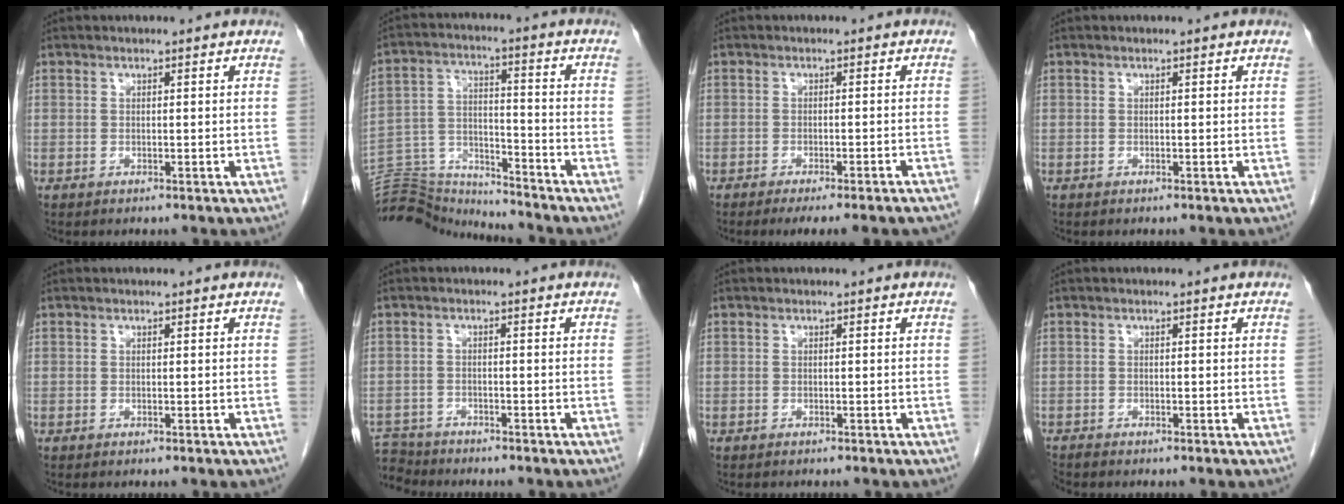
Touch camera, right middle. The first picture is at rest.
{"total": 12.8, "force": [-12.7, 1.1, 0.7], "torque": [-0.016, 0.036, -0.216]}
{"total": 11.0, "force": [-9.6, 0.9, 5.3], "torque": [-0.052, -0.007, -0.112]}
{"total": 0.0}
{"total": 0.0}
{"total": 5.1, "force": [-4.9, 1.2, -0.4], "torque": [0.009, -0.004, -0.092]}
{"total": 0.6, "force": [-0.6, 0.1, 0.2], "torque": [-0.006, -0.001, -0.008]}
{"total": 0.8, "force": [-0.8, -0.2, 0.0], "torque": [-0.006, -0.004, -0.018]}